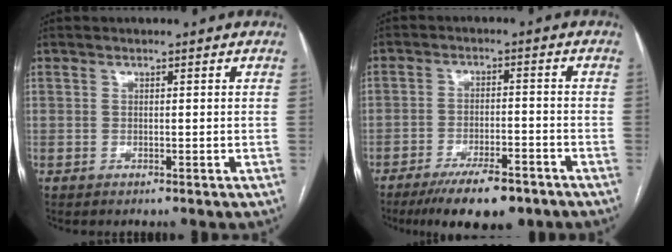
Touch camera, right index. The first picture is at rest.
{"total": 10.2, "force": [-7.5, 3.0, 6.2], "torque": [-0.097, -0.010, -0.123]}